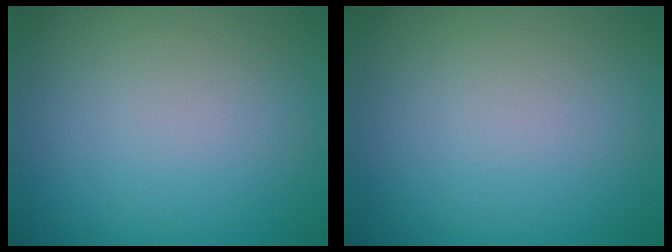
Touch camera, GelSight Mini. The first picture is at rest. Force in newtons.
{"total": 0.0}